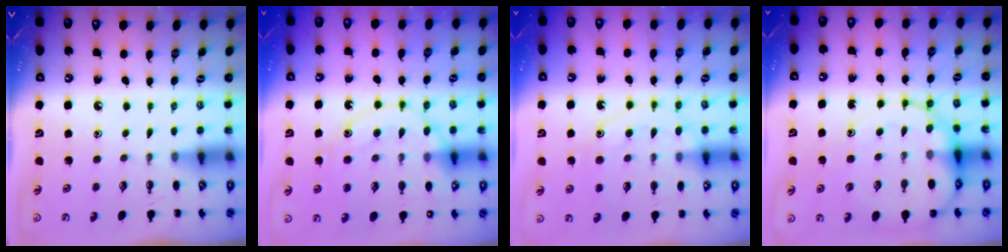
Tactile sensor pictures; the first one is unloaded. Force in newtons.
{"total": 15.7, "press": 15.6, "slide": 1.1}
{"total": 12.5, "press": 12.4, "slide": 1.0}
{"total": 13.6, "press": 13.2, "slide": 3.1}